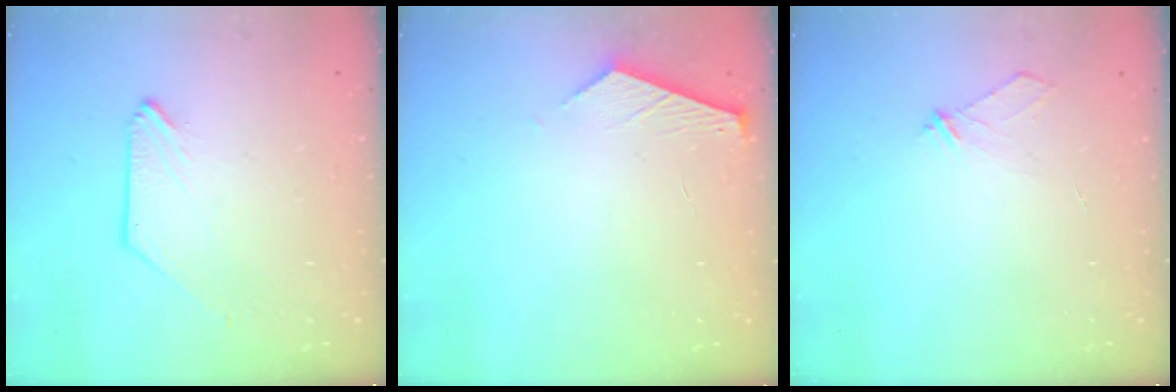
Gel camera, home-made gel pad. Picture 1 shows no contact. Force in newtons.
{"total": 3.7, "press": 3.7, "slide": 0.4}
{"total": 3.6, "press": 3.6, "slide": 0.4}